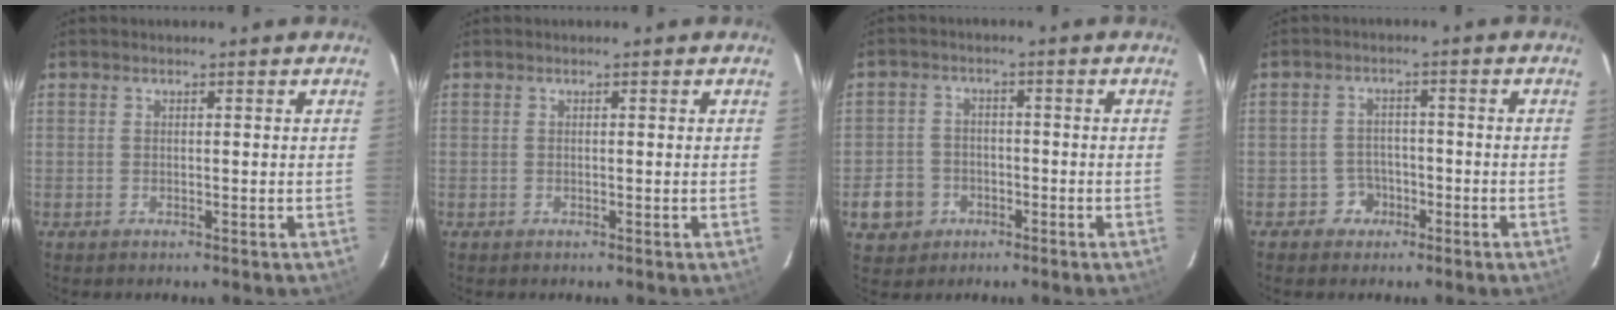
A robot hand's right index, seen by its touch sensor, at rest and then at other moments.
{"total": 0.0}
{"total": 7.0, "force": [-3.0, 6.1, 1.6], "torque": [-0.050, 0.020, -0.042]}
{"total": 3.9, "force": [-2.1, 3.2, 0.0], "torque": [-0.002, 0.019, -0.035]}